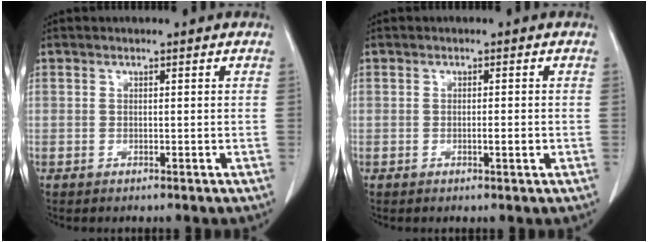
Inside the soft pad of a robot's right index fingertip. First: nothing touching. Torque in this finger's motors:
{"motor_torque": [0.19, -0.14, 0.02, 0.03]}